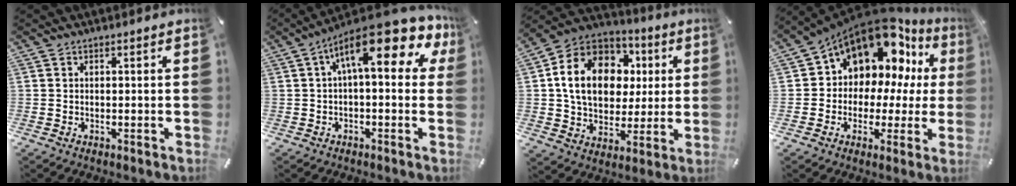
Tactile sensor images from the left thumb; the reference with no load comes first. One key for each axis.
{"total": 15.0, "fx": 5.9, "fy": 5.5, "fz": 12.7, "tx": -0.196, "ty": -0.038, "tz": 0.098}
{"total": 17.0, "fx": 2.7, "fy": 13.7, "fz": 9.8, "tx": -0.183, "ty": 0.005, "tz": 0.052}
{"total": 12.9, "fx": 8.6, "fy": 8.0, "fz": 5.4, "tx": -0.103, "ty": -0.082, "tz": 0.152}